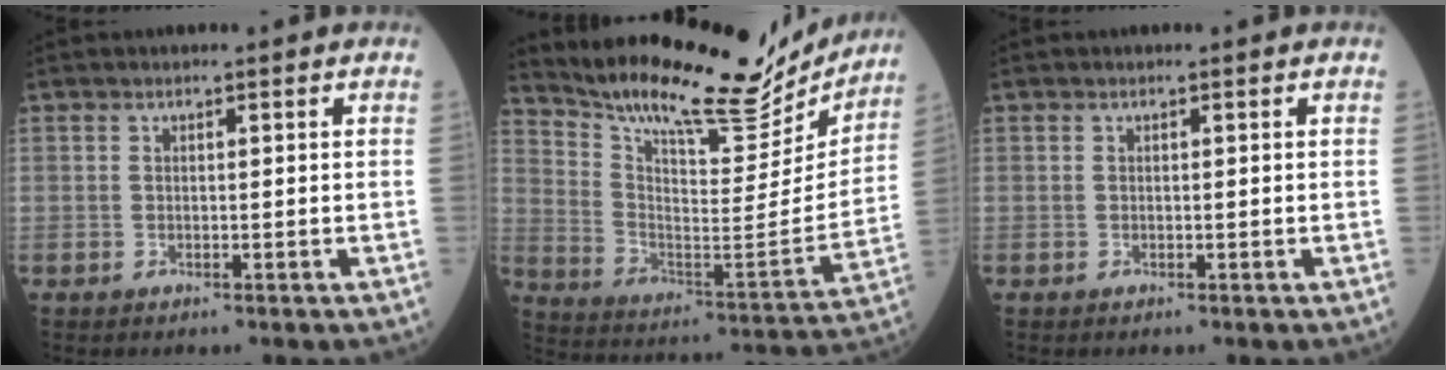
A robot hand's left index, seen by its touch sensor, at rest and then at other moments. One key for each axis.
{"total": 22.8, "fx": 20.5, "fy": 4.6, "fz": 8.9, "tx": -0.157, "ty": -0.038, "tz": 0.304}
{"total": 0.0}